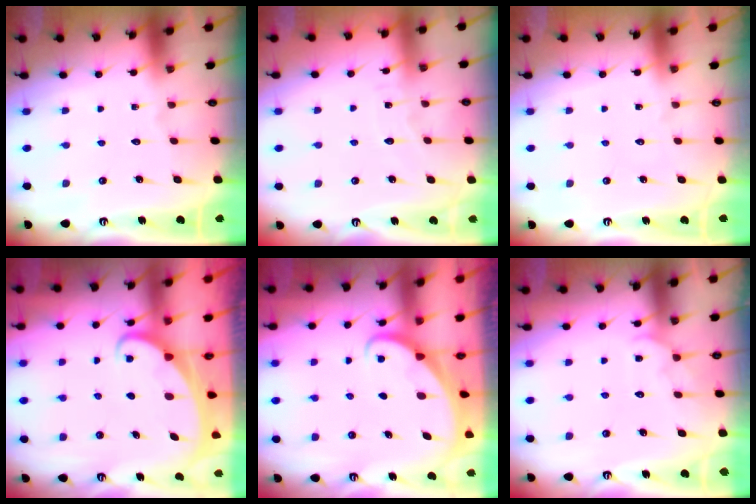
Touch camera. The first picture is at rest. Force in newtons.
{"total": 3.8, "press": 3.8, "slide": 0.4}
{"total": 0.0}
{"total": 1.9, "press": 1.9, "slide": 0.2}
{"total": 1.7, "press": 1.7, "slide": 0.1}
{"total": 3.8, "press": 3.8, "slide": 0.3}